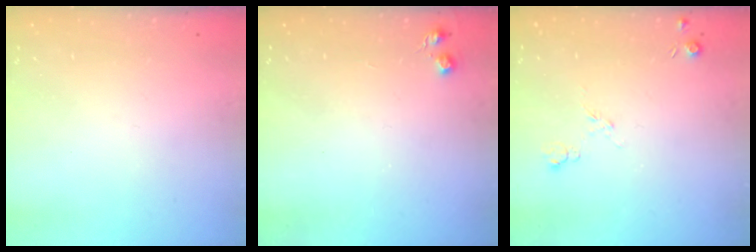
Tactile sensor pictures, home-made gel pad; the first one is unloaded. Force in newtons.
{"total": 5.2, "press": 5.2, "slide": 0.6}
{"total": 5.1, "press": 5.0, "slide": 0.7}